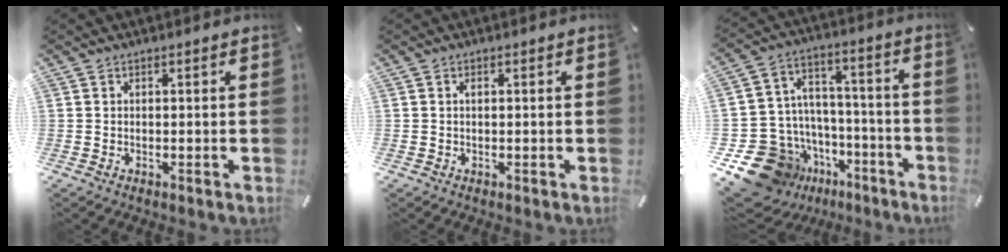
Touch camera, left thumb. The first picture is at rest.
{"total": 0.8, "force": [0.2, 0.4, 0.6], "torque": [-0.012, 0.003, 0.002]}
{"total": 15.1, "force": [-8.7, 11.4, 4.6], "torque": [-0.072, 0.042, -0.131]}